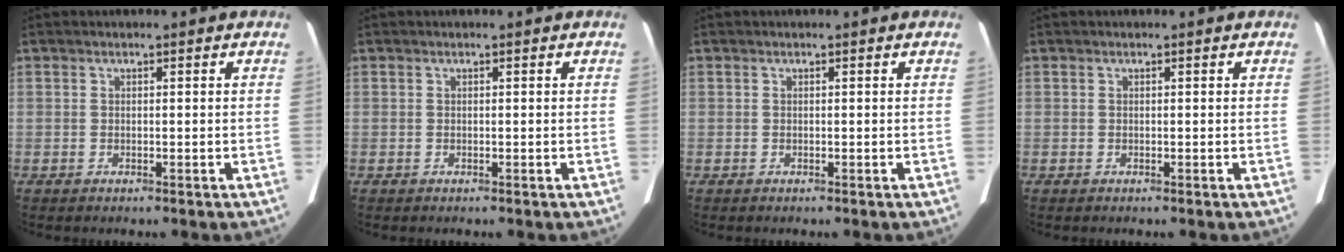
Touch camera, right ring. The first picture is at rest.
{"total": 0.0}
{"total": 0.0}
{"total": 0.0}